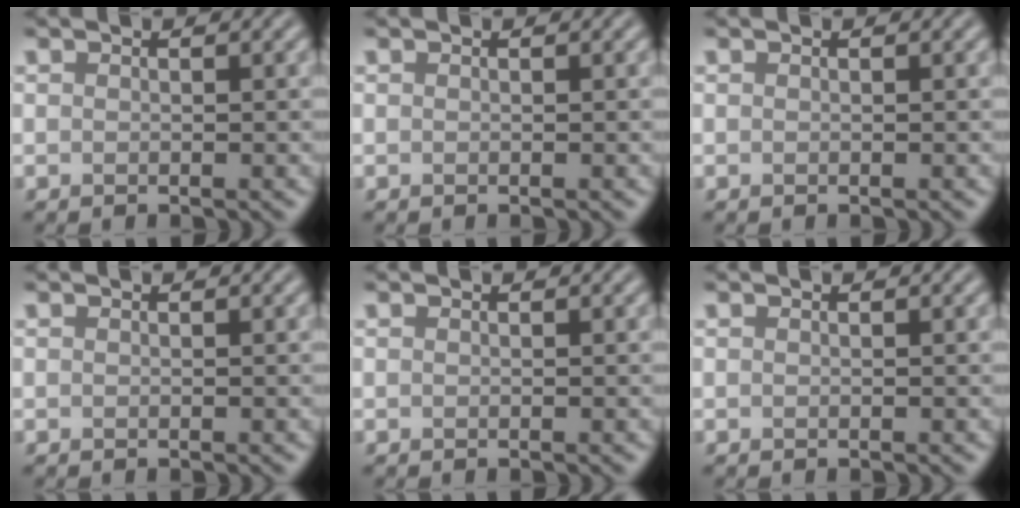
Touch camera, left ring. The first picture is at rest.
{"total": 0.0}
{"total": 0.0}
{"total": 0.0}
{"total": 0.0}
{"total": 0.0}